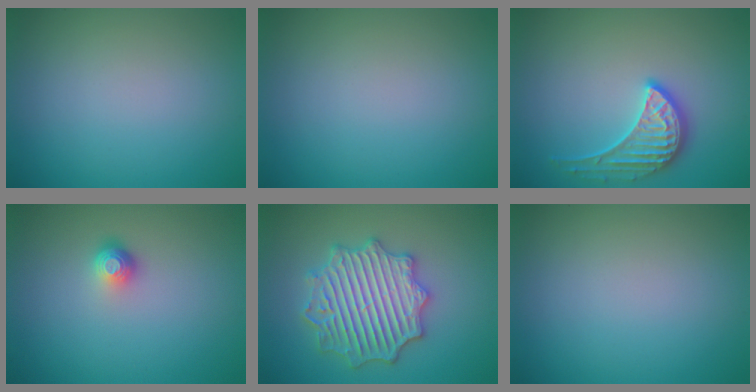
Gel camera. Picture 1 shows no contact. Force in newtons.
{"total": 0.0}
{"total": 3.3, "press": 3.2, "slide": 0.9}
{"total": 1.6, "press": 1.1, "slide": 1.2}
{"total": 6.2, "press": 6.1, "slide": 1.0}
{"total": 0.0}